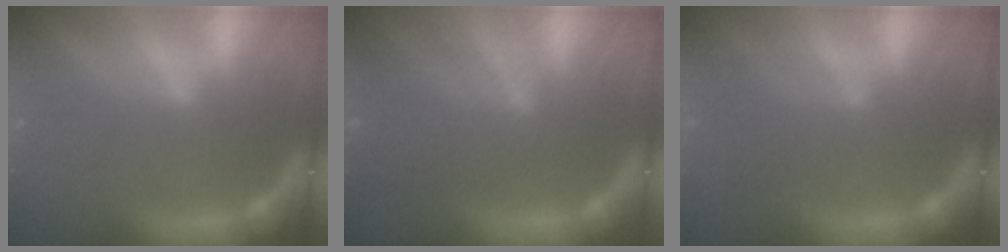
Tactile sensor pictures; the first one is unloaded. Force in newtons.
{"total": 6.1}
{"total": 3.0}